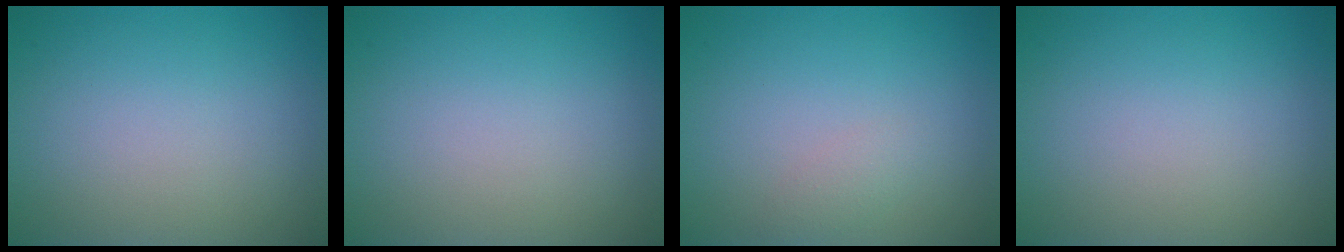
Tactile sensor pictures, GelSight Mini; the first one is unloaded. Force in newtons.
{"total": 0.0}
{"total": 1.1, "press": 1.1, "slide": 0.0}
{"total": 0.0}